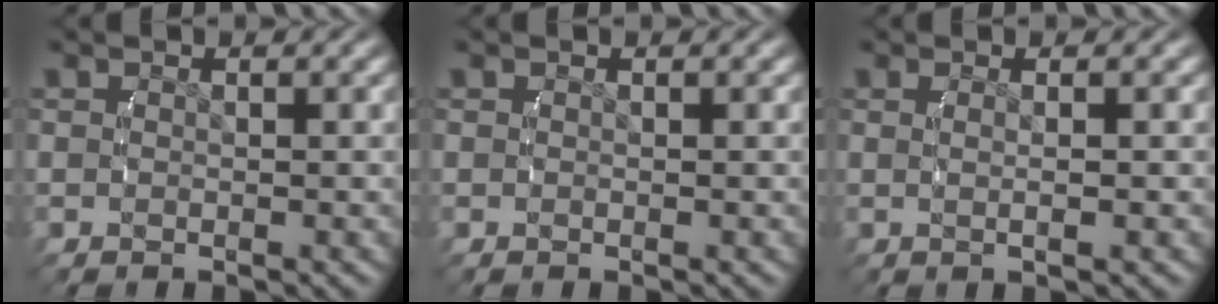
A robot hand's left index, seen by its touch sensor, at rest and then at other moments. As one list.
[{"total": 0.0}, {"total": 1.7, "force": [0.2, -0.8, 1.5], "torque": [-0.023, 0.004, 0.006]}]